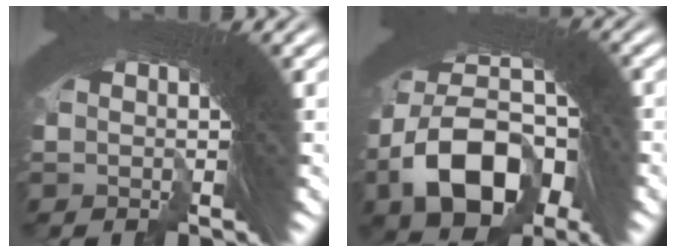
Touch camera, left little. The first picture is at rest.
{"total": 11.7, "force": [-3.0, 7.9, 8.1], "torque": [-0.129, -0.020, -0.050]}